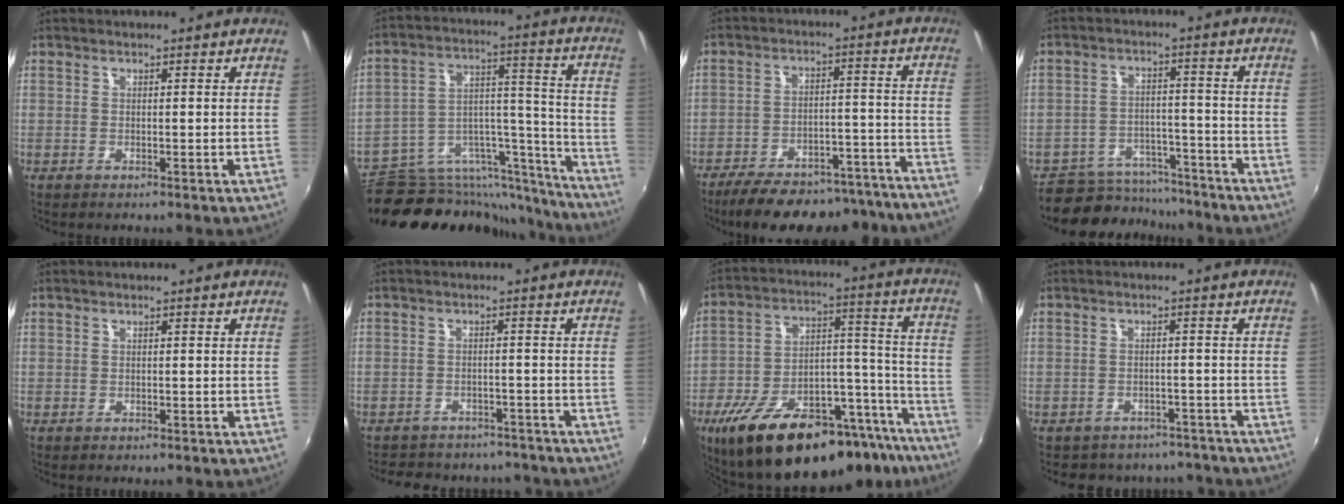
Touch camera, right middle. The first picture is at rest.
{"total": 23.5, "force": [-18.3, 11.2, 9.7], "torque": [-0.147, 0.061, -0.250]}
{"total": 27.0, "force": [-24.5, 5.4, 10.0], "torque": [-0.159, 0.002, -0.312]}
{"total": 10.5, "force": [-9.2, 4.8, 1.4], "torque": [-0.041, 0.021, -0.129]}
{"total": 0.0}
{"total": 14.8, "force": [-12.7, 6.1, 4.7], "torque": [-0.106, 0.010, -0.160]}
{"total": 30.3, "force": [-21.4, 11.5, 18.2], "torque": [-0.271, 0.011, -0.302]}
{"total": 11.6, "force": [-9.8, 5.5, 2.8], "torque": [-0.068, 0.008, -0.117]}